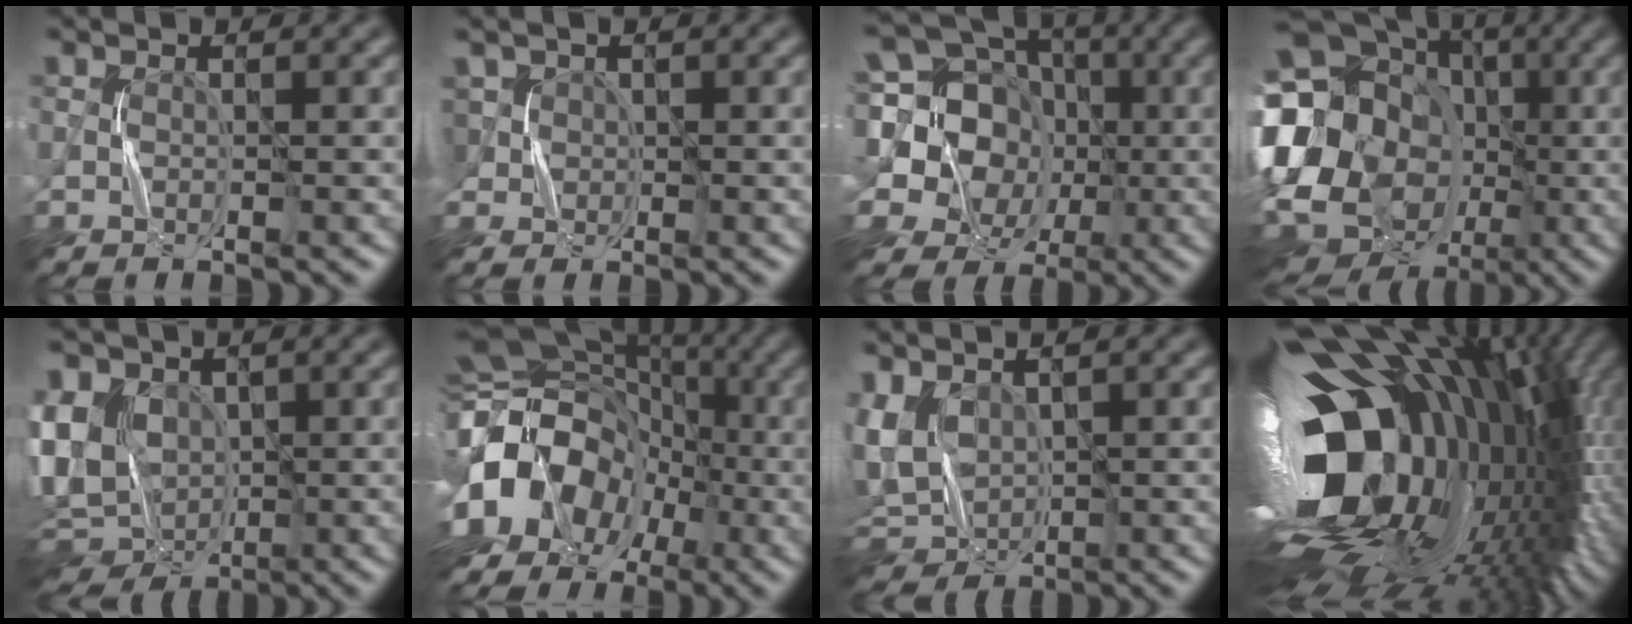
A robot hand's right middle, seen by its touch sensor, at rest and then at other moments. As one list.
[{"total": 0.9, "force": [0.8, 0.4, -0.2], "torque": [-0.001, -0.003, 0.023]}, {"total": 14.8, "force": [2.4, 12.9, 6.8], "torque": [-0.166, 0.030, 0.014]}, {"total": 19.0, "force": [-4.2, 15.2, 10.6], "torque": [-0.199, 0.016, -0.095]}, {"total": 9.8, "force": [-0.5, 6.6, 7.2], "torque": [-0.129, -0.004, 0.007]}, {"total": 11.1, "force": [-4.5, 8.5, 5.5], "torque": [-0.097, -0.016, -0.086]}, {"total": 2.8, "force": [0.1, 1.6, 2.3], "torque": [-0.053, -0.008, 0.002]}, {"total": 18.8, "force": [-0.8, 10.9, 15.3], "torque": [-0.281, -0.064, 0.010]}]